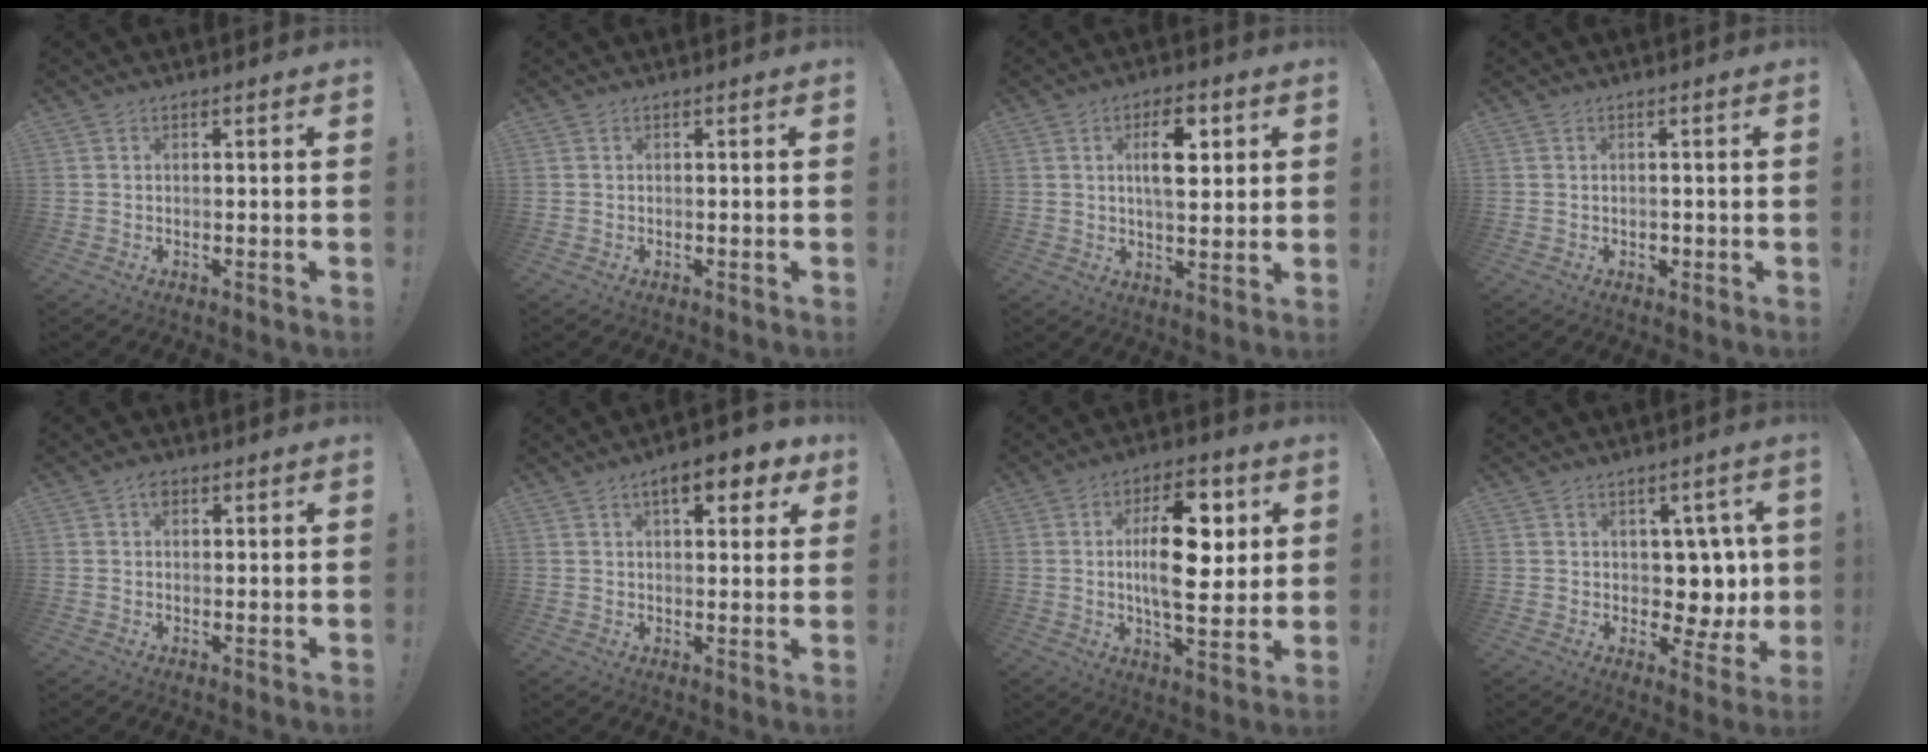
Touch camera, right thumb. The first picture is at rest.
{"total": 0.0}
{"total": 10.1, "force": [3.1, 4.5, 8.4], "torque": [-0.119, -0.002, 0.048]}
{"total": 1.0, "force": [-0.2, 1.0, 0.2], "torque": [0.000, -0.001, -0.006]}
{"total": 2.4, "force": [1.0, 1.5, 1.6], "torque": [-0.022, 0.000, 0.015]}
{"total": 8.4, "force": [4.3, 3.4, 6.4], "torque": [-0.088, -0.010, 0.069]}
{"total": 18.1, "force": [3.0, 7.8, 16.0], "torque": [-0.256, -0.006, 0.037]}
{"total": 7.8, "force": [3.3, 6.0, 3.9], "torque": [-0.044, -0.032, 0.069]}